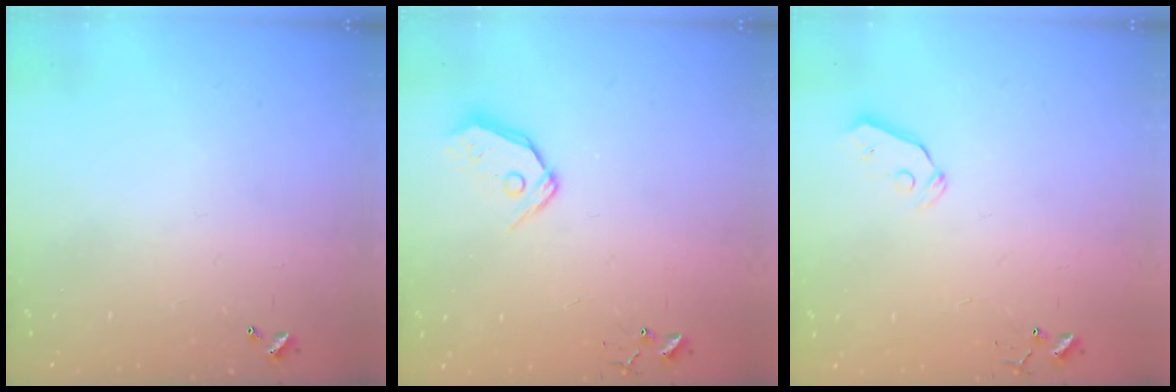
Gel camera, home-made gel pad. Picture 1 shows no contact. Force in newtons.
{"total": 8.3, "press": 8.2, "slide": 0.7}
{"total": 4.9, "press": 4.8, "slide": 0.8}